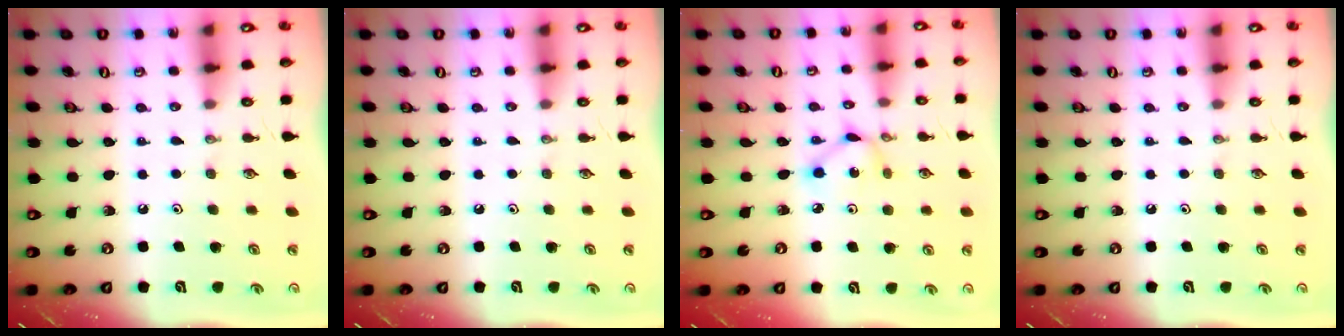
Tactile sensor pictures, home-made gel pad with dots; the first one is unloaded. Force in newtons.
{"total": 0.0}
{"total": 3.9, "press": 3.9, "slide": 0.2}
{"total": 0.0}